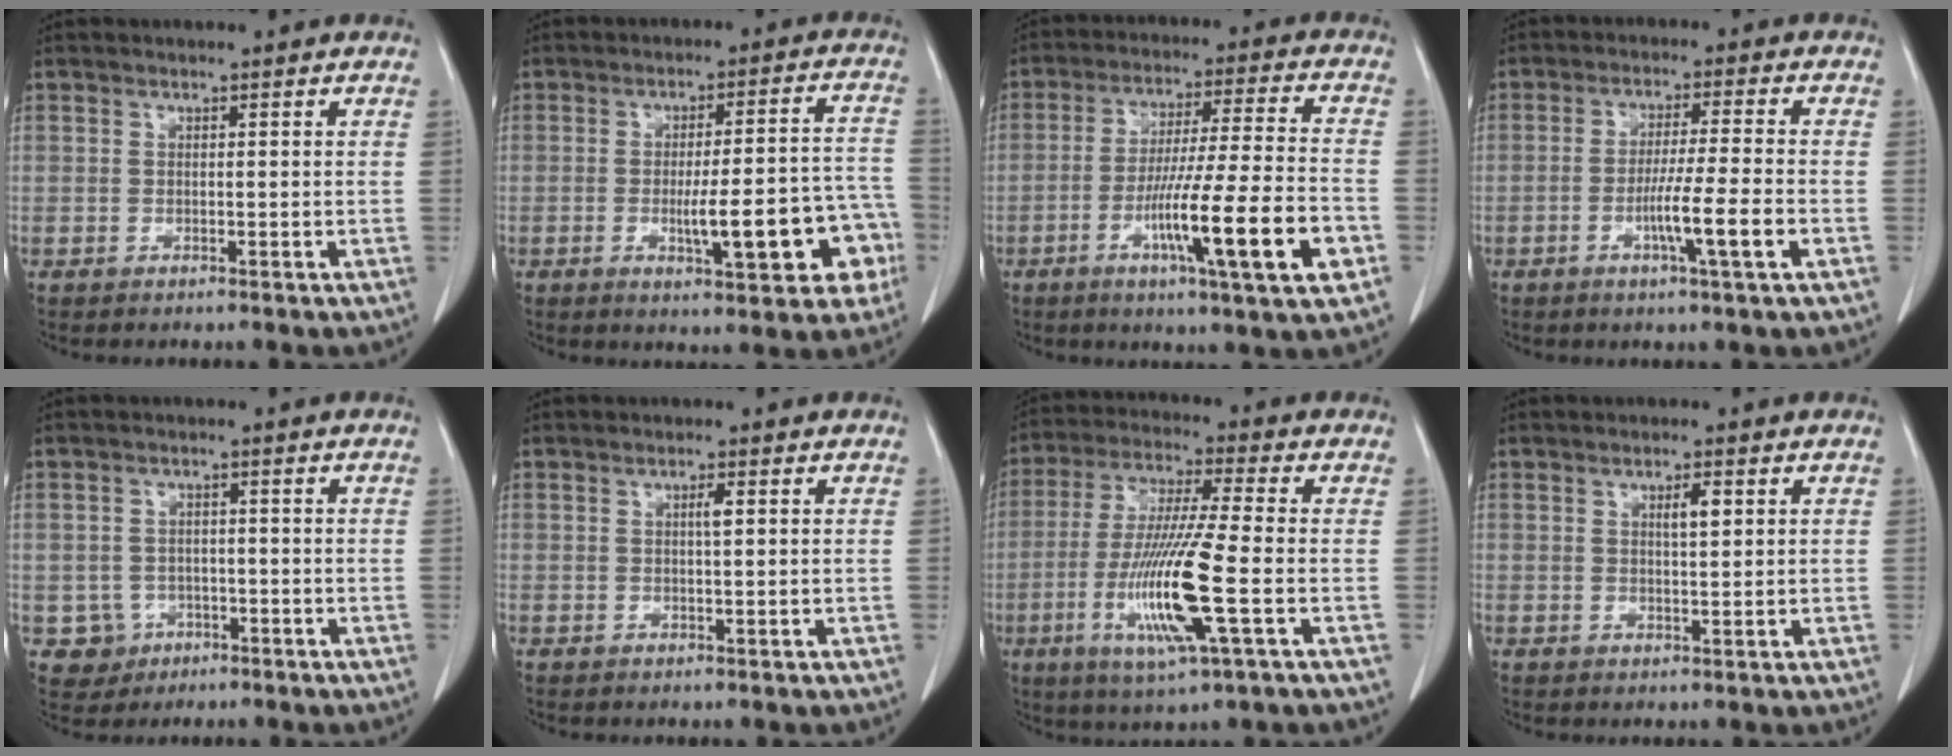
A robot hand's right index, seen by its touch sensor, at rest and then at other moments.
{"total": 13.1, "force": [-4.1, 2.8, 12.2], "torque": [-0.153, 0.025, -0.048]}
{"total": 16.4, "force": [-6.0, -0.1, 15.2], "torque": [-0.250, -0.015, -0.097]}
{"total": 7.8, "force": [-2.7, -0.8, 7.2], "torque": [-0.121, -0.014, -0.049]}
{"total": 4.0, "force": [-1.3, 3.8, 0.0], "torque": [0.007, 0.012, -0.014]}
{"total": 1.3, "force": [0.3, 0.1, 1.3], "torque": [-0.025, 0.001, 0.006]}
{"total": 14.4, "force": [-3.9, 0.2, 13.9], "torque": [-0.285, -0.021, -0.075]}
{"total": 2.4, "force": [0.9, 0.4, 2.2], "torque": [-0.038, -0.002, 0.015]}